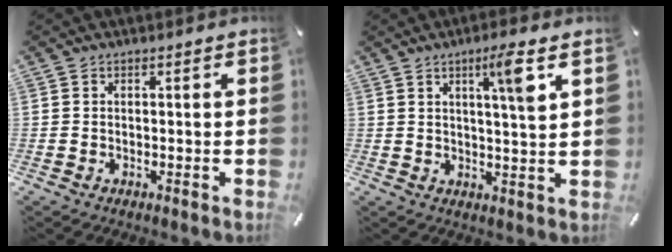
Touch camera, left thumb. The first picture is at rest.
{"total": 7.3, "force": [3.6, 0.2, 6.4], "torque": [-0.107, -0.009, 0.051]}